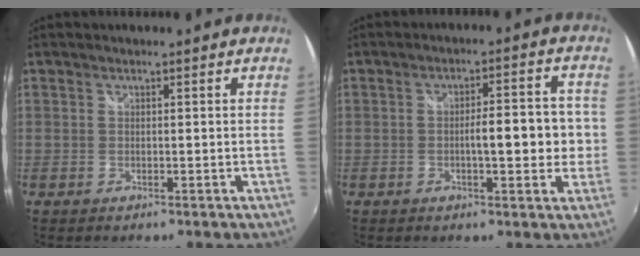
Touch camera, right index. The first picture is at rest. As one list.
[{"total": 8.4, "force": [-0.9, 2.4, 8.0], "torque": [-0.129, 0.005, -0.011]}]